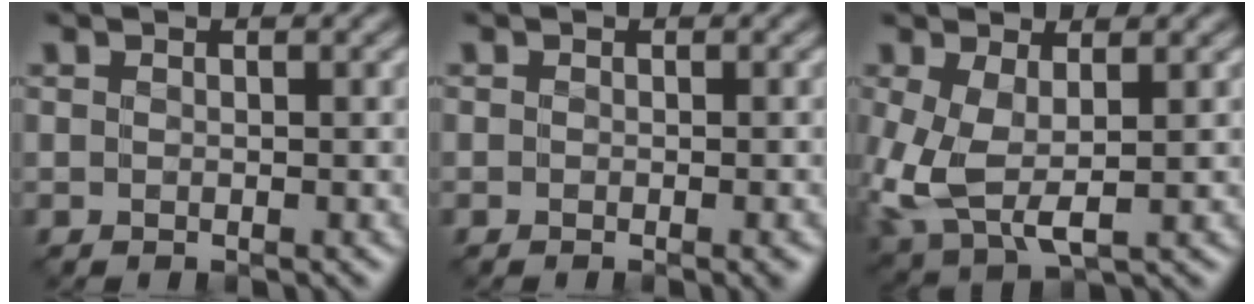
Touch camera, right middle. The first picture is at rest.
{"total": 1.1, "force": [-0.7, 0.2, 0.8], "torque": [-0.010, -0.005, -0.008]}
{"total": 5.3, "force": [-0.4, 2.8, 4.5], "torque": [-0.125, -0.012, 0.000]}